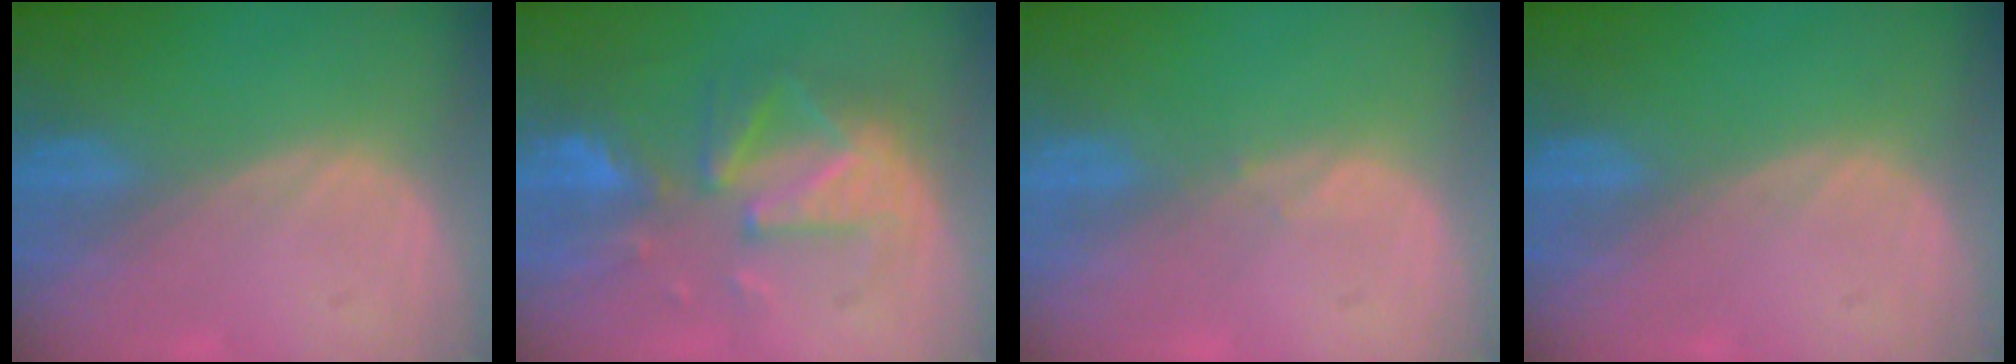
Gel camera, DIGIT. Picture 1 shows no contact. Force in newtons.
{"total": 9.7, "press": 8.8, "slide": 4.0}
{"total": 0.5, "press": 0.5, "slide": 0.2}
{"total": 0.0}